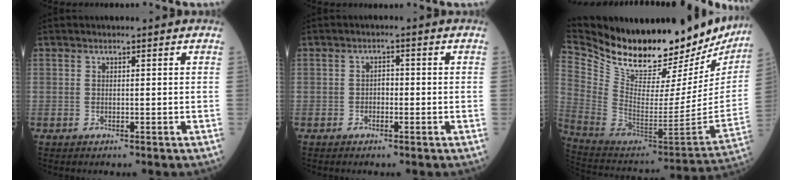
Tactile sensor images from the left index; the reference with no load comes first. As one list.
[{"total": 1.5, "force": [-0.6, 0.9, 1.0], "torque": [-0.008, 0.002, -0.014]}, {"total": 34.9, "force": [28.9, 10.3, 16.7], "torque": [-0.310, -0.069, 0.420]}]